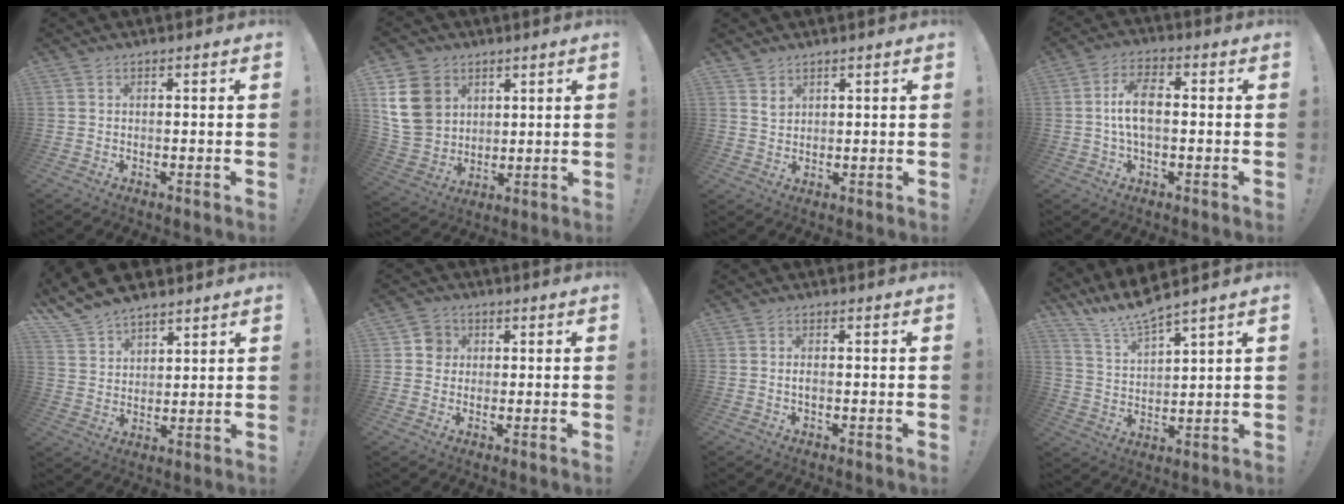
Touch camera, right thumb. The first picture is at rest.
{"total": 14.9, "force": [5.7, 11.9, 6.9], "torque": [-0.123, -0.027, 0.116]}
{"total": 3.3, "force": [2.4, 2.2, 0.5], "torque": [0.000, -0.018, 0.044]}
{"total": 8.9, "force": [-0.1, 4.3, 7.8], "torque": [-0.147, 0.005, -0.002]}
{"total": 10.0, "force": [8.5, 4.3, 2.8], "torque": [-0.079, -0.057, 0.169]}
{"total": 4.8, "force": [0.9, 4.6, 1.3], "torque": [-0.012, 0.006, 0.016]}
{"total": 1.0, "force": [-0.2, 0.4, 0.9], "torque": [-0.018, 0.001, -0.004]}
{"total": 9.6, "force": [9.0, 0.2, 3.5], "torque": [-0.088, -0.063, 0.162]}